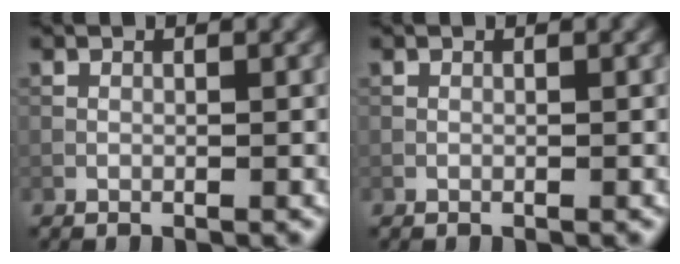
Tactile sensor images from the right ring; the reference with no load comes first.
{"total": 0.0}